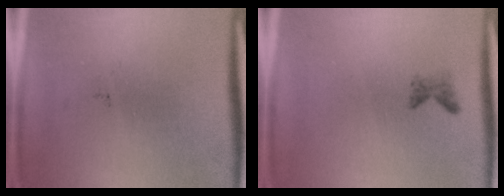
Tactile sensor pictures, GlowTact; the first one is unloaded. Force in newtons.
{"total": 0.9}